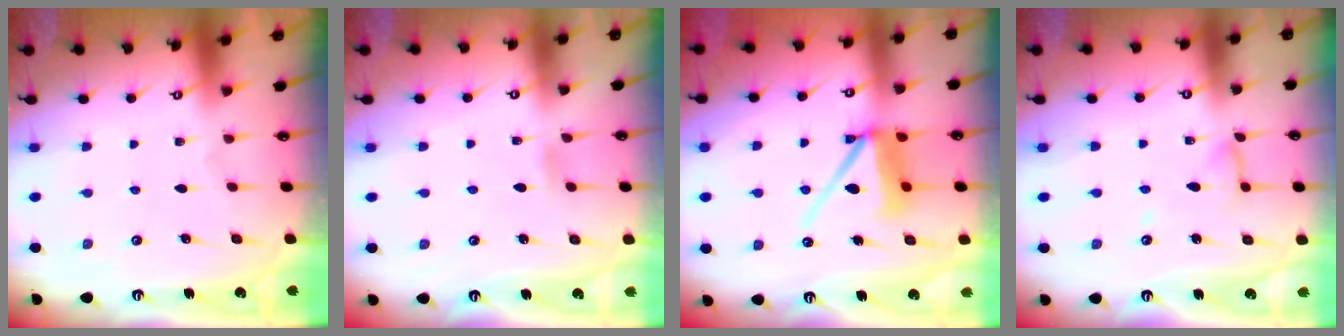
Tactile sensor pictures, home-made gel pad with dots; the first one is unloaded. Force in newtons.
{"total": 3.7, "press": 3.7, "slide": 0.3}
{"total": 10.6, "press": 10.5, "slide": 1.4}
{"total": 6.4, "press": 6.3, "slide": 0.5}